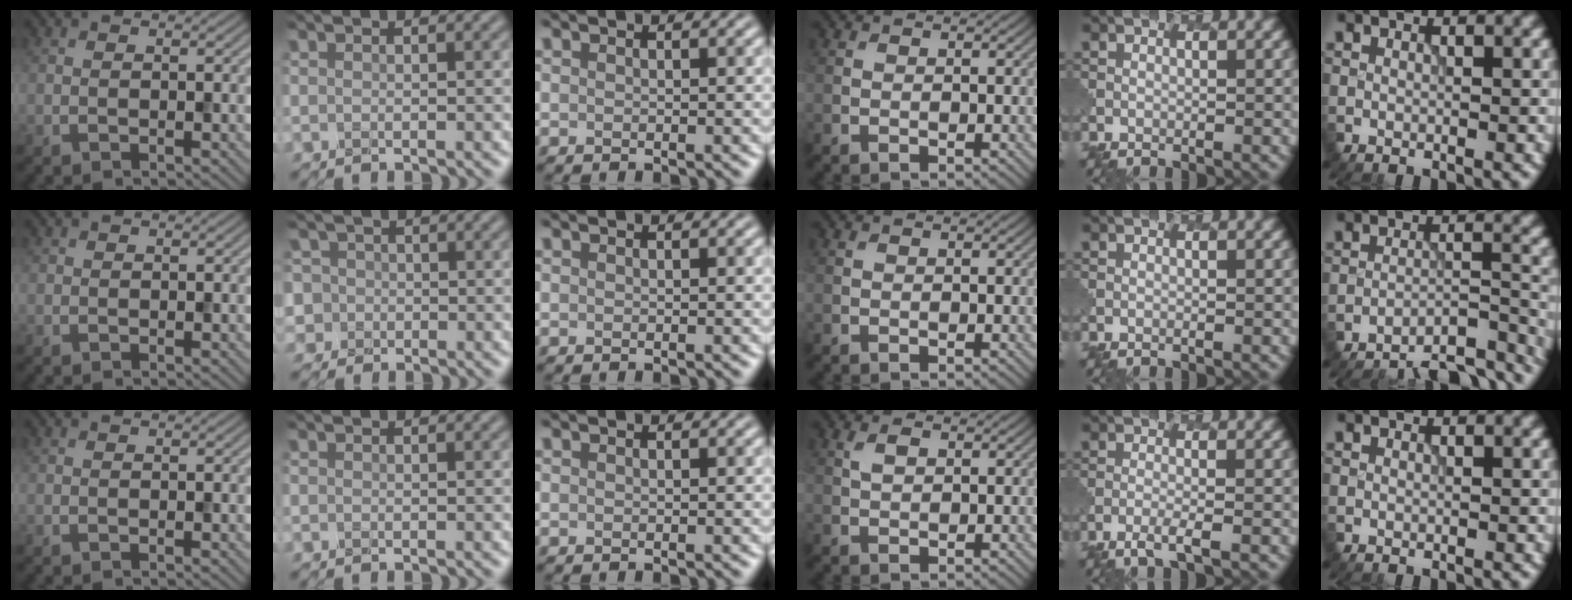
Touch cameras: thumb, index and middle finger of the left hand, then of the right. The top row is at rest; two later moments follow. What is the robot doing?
{"motion": "extract", "object": "pen bag"}